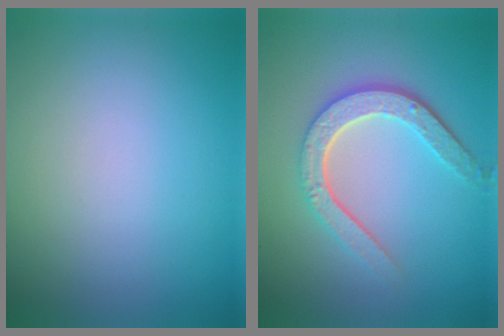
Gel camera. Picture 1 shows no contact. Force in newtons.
{"total": 4.7, "press": 3.6, "slide": 3.0}